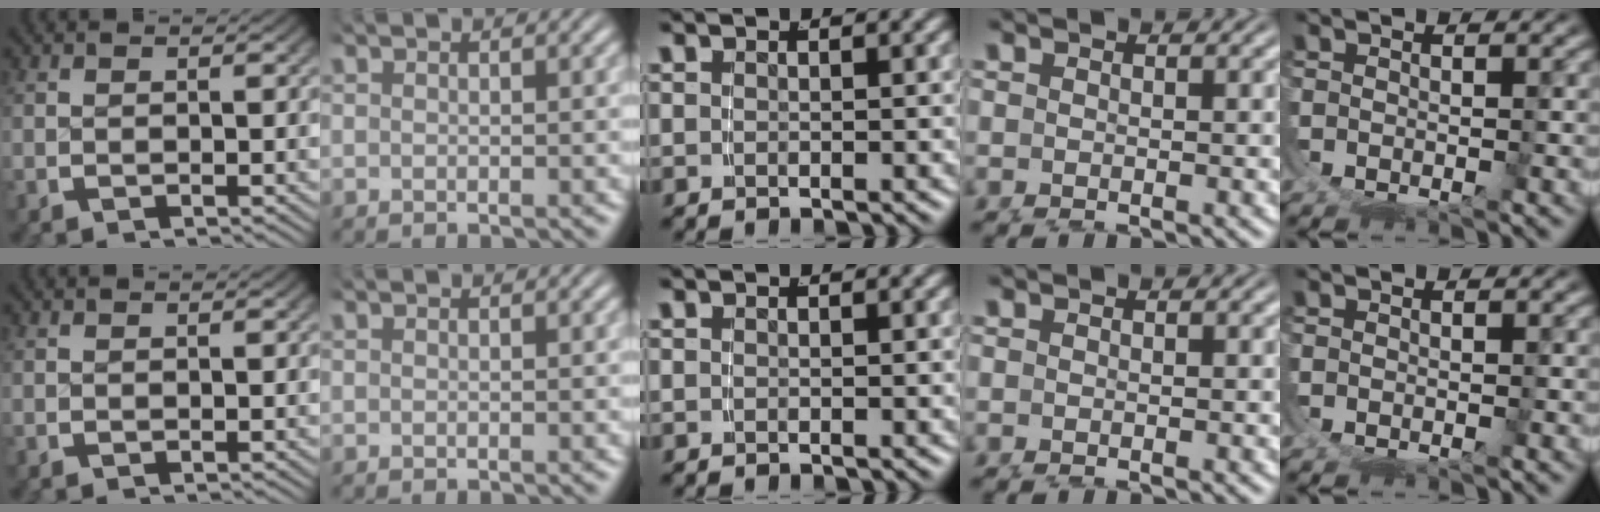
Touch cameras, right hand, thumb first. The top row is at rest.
{}